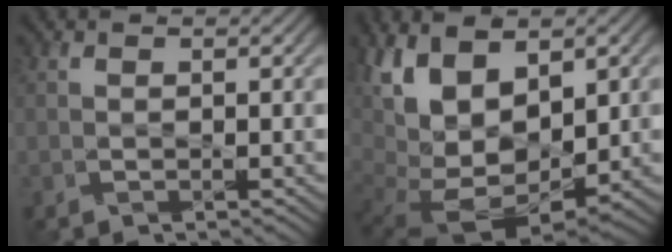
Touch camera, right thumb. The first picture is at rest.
{"total": 16.3, "force": [2.3, 9.7, 12.9], "torque": [-0.244, 0.002, 0.069]}